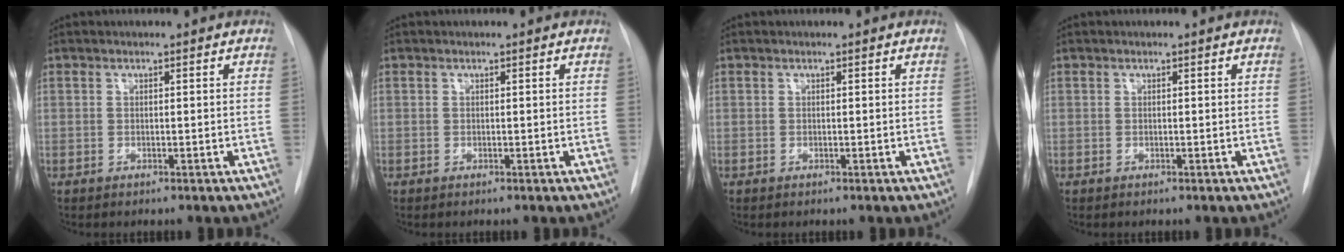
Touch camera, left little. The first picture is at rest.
{"total": 0.0}
{"total": 0.0}
{"total": 0.0}